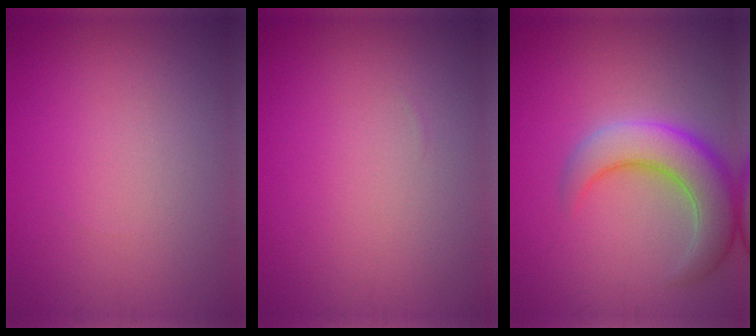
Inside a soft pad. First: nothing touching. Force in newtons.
{"total": 0.0}
{"total": 6.5, "press": 6.5, "slide": 0.3}